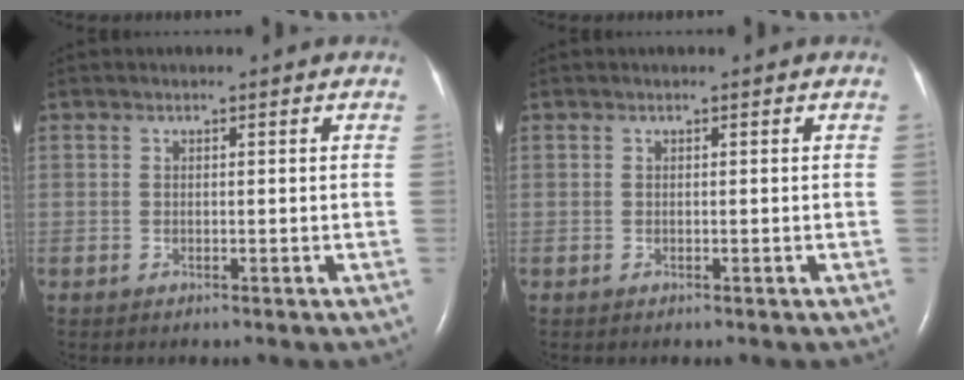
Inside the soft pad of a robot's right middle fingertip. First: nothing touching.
{"total": 0.0}